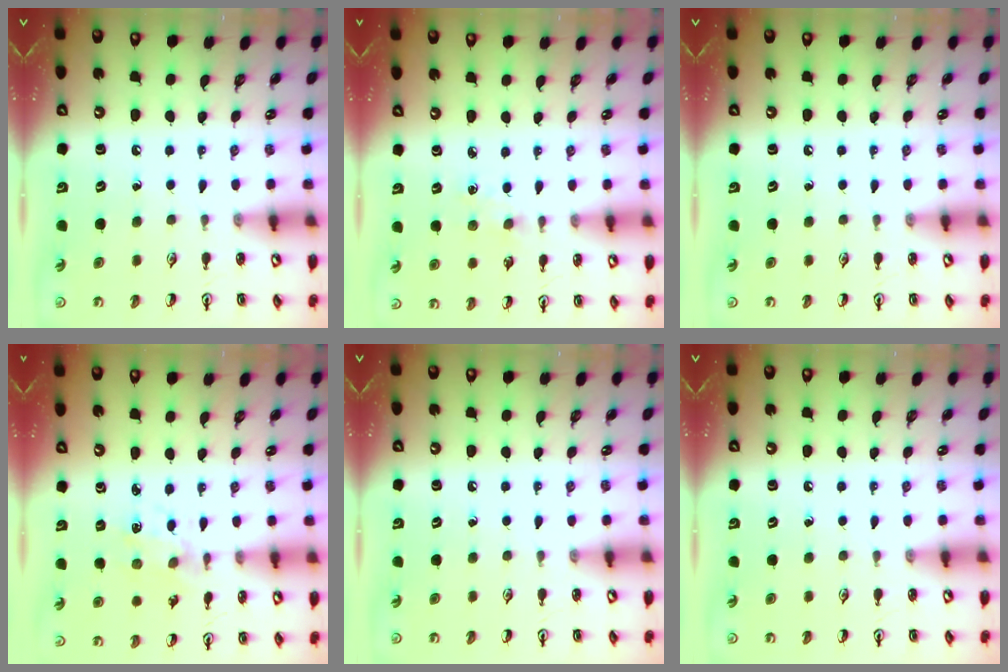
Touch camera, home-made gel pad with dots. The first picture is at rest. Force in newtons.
{"total": 2.7, "press": 2.7, "slide": 0.4}
{"total": 0.0}
{"total": 2.0, "press": 2.0, "slide": 0.2}
{"total": 0.0}
{"total": 0.0}